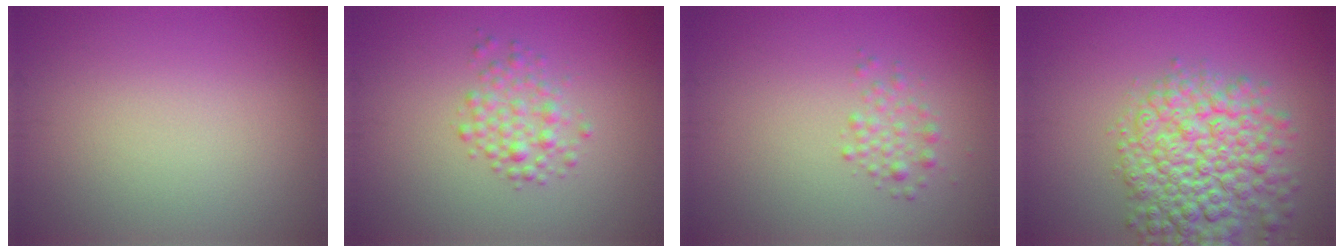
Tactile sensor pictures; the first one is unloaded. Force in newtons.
{"total": 2.4, "press": 2.4, "slide": 0.0}
{"total": 1.6, "press": 1.6, "slide": 0.1}
{"total": 8.2, "press": 8.2, "slide": 0.3}